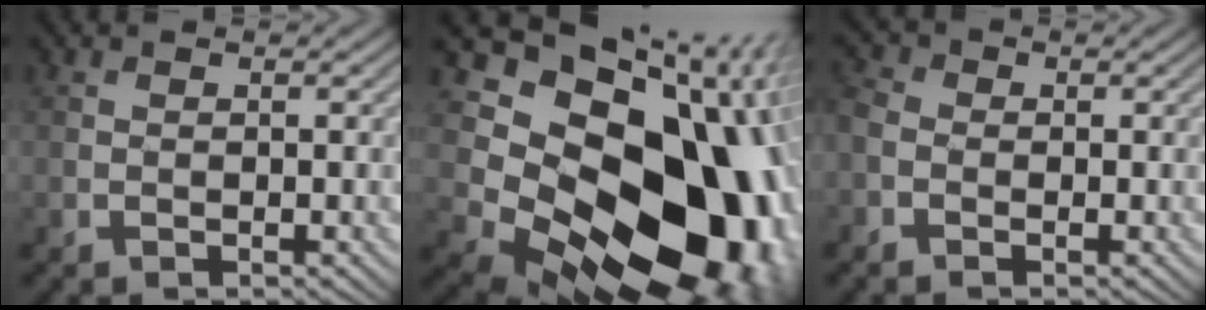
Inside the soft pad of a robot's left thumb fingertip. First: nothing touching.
{"total": 19.9, "force": [0.6, 15.0, 13.1], "torque": [-0.231, -0.051, 0.043]}
{"total": 3.5, "force": [-1.1, 2.8, 1.7], "torque": [-0.042, 0.001, -0.029]}